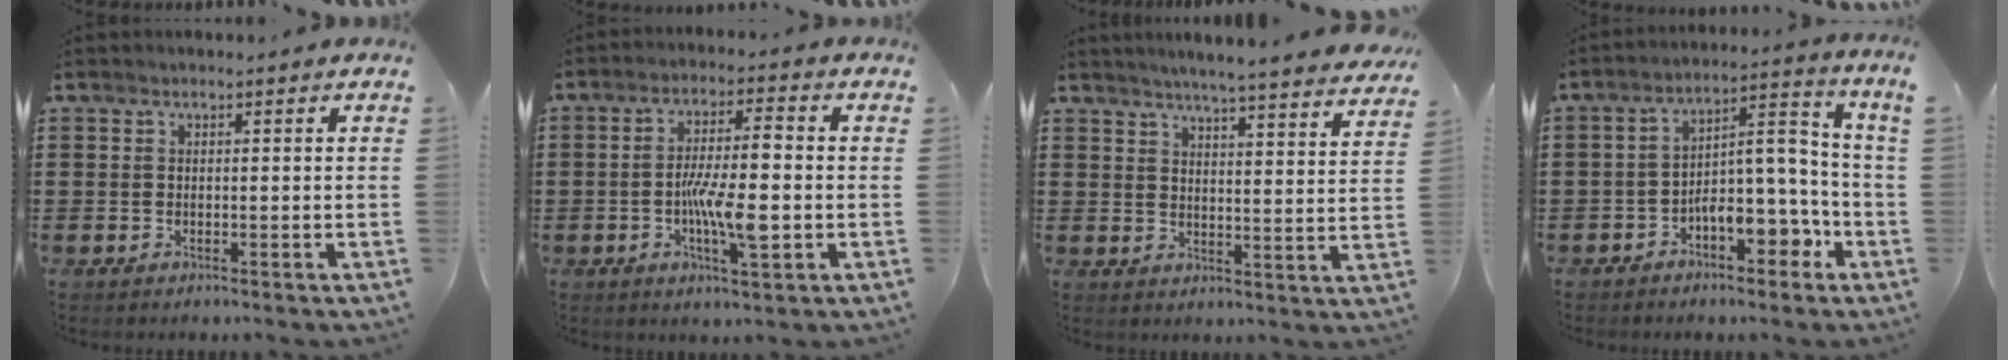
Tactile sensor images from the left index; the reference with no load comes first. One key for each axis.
{"total": 8.0, "fx": -1.5, "fy": 1.8, "fz": 7.7, "tx": -0.150, "ty": -0.004, "tz": -0.032}
{"total": 4.2, "fx": 4.1, "fy": -0.5, "fz": 0.9, "tx": -0.037, "ty": -0.027, "tz": 0.068}
{"total": 7.9, "fx": -4.1, "fy": 2.5, "fz": 6.3, "tx": -0.098, "ty": 0.003, "tz": -0.076}